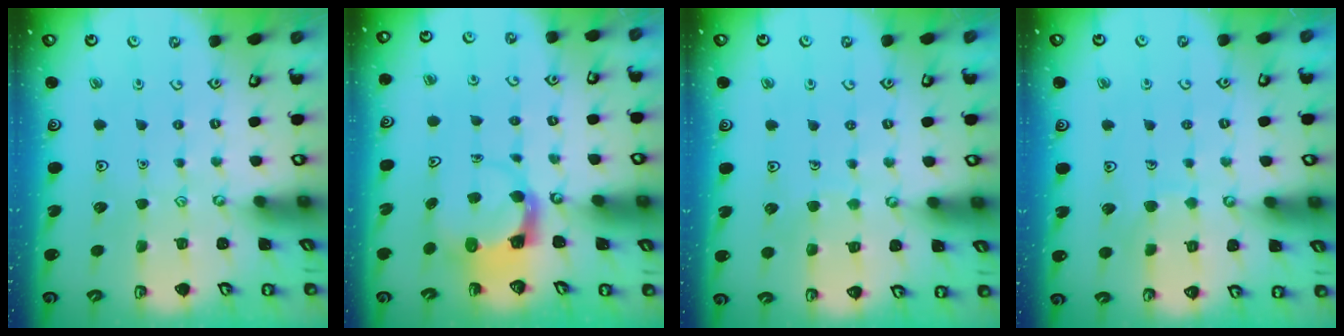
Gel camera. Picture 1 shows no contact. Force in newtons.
{"total": 3.7, "press": 3.7, "slide": 0.5}
{"total": 5.4, "press": 5.4, "slide": 0.4}
{"total": 5.6, "press": 5.6, "slide": 0.5}